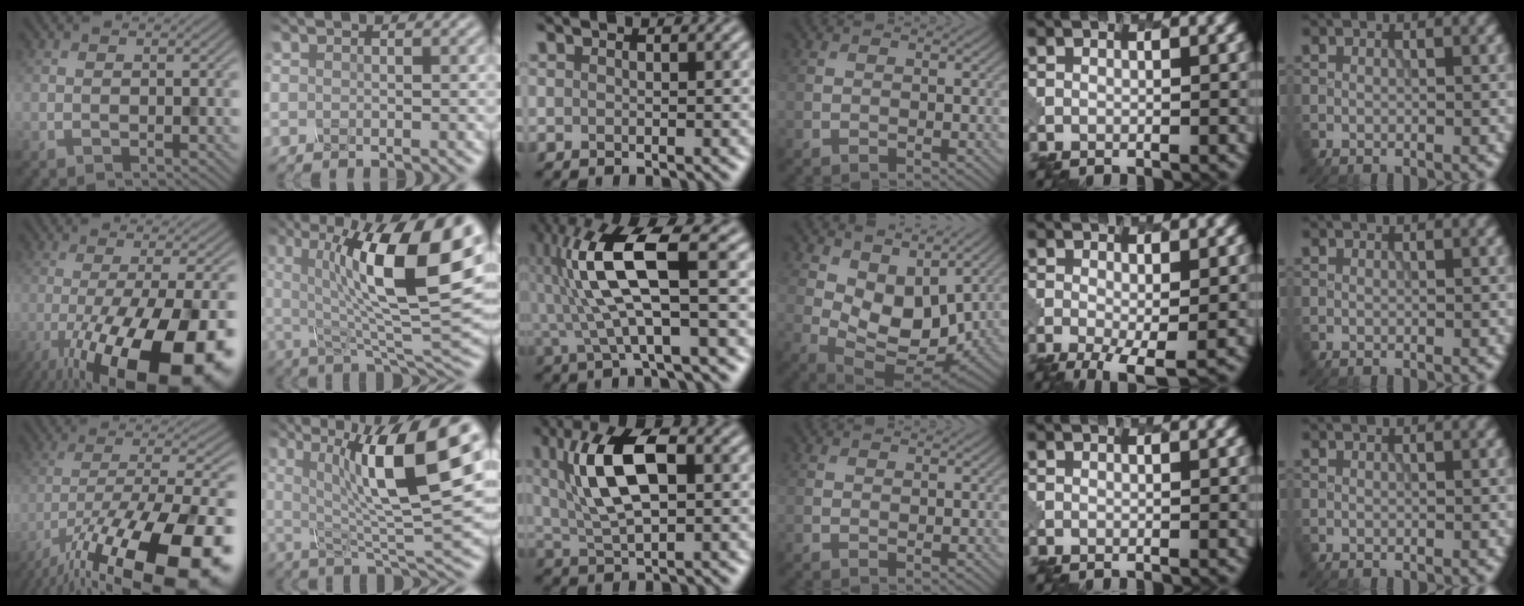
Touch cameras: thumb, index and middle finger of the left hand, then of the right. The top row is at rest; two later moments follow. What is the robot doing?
{"motion": "screw", "object": "spray bottle"}